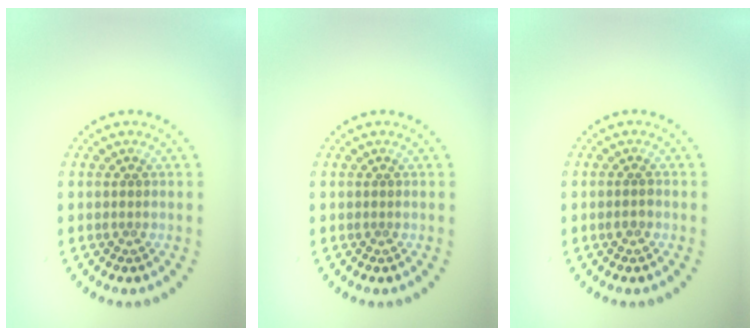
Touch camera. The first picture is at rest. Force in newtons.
{"total": 0.0}
{"total": 0.9, "press": 0.9, "slide": 0.1}